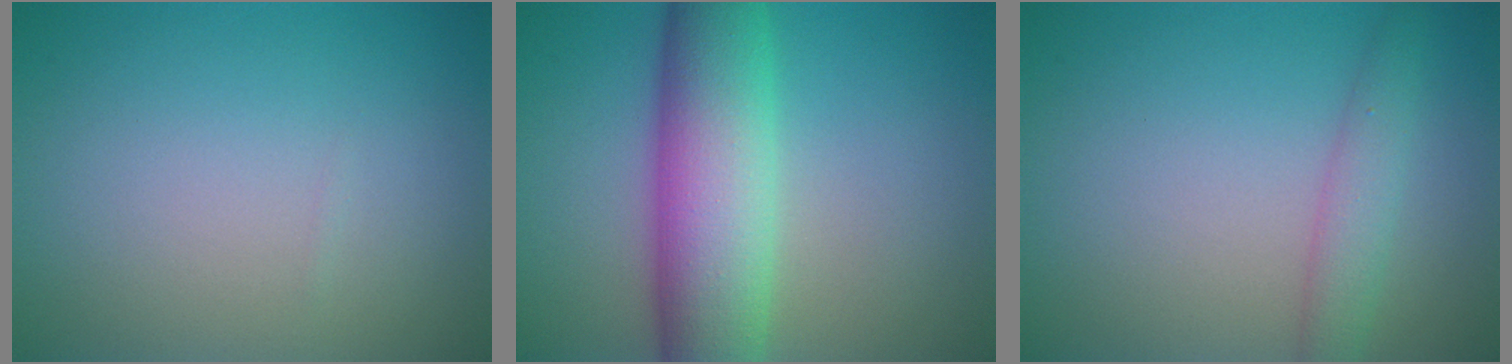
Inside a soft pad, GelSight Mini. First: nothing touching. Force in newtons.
{"total": 9.6, "press": 9.6, "slide": 0.3}
{"total": 2.4, "press": 2.4, "slide": 0.1}